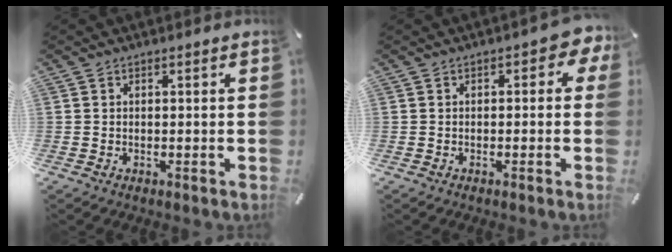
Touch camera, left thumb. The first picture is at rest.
{"total": 3.1, "force": [0.0, 1.8, 2.5], "torque": [-0.032, 0.004, -0.005]}